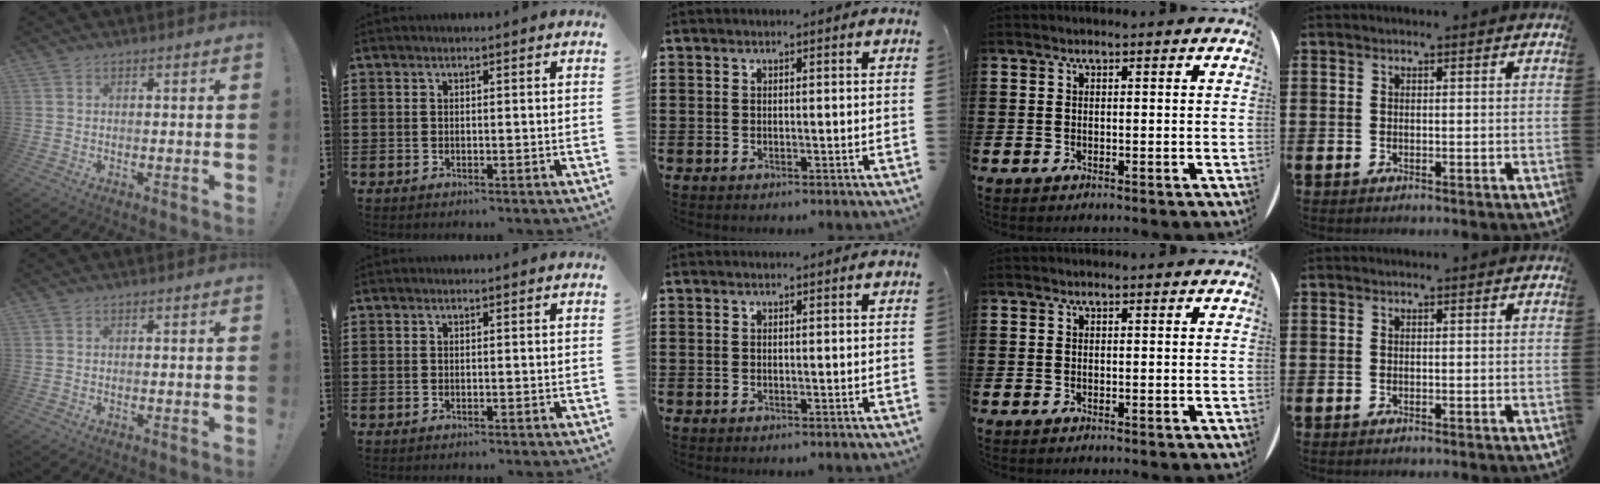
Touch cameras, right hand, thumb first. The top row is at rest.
{}